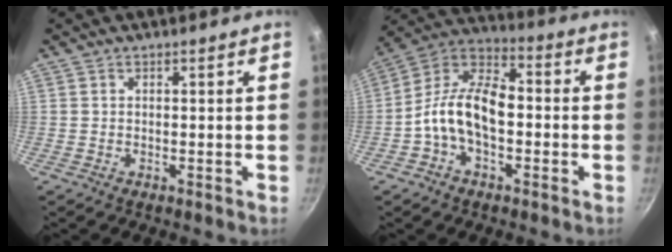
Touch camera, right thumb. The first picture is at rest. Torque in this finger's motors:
{"motor_torque": [1.85, 1.48, 1.12, -0.83, 0.13]}